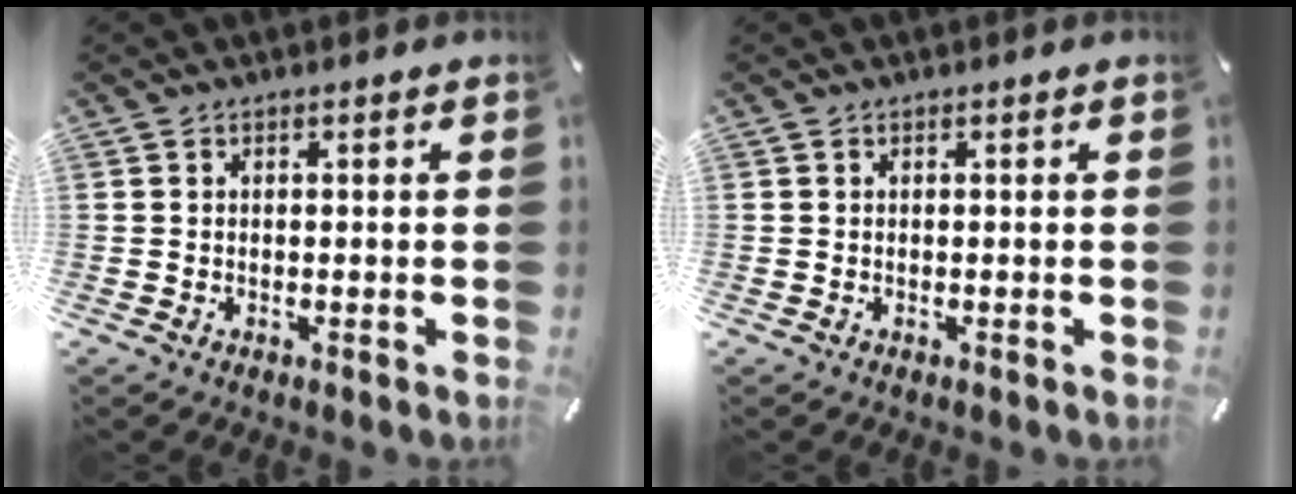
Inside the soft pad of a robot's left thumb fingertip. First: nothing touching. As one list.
[{"total": 0.0}]